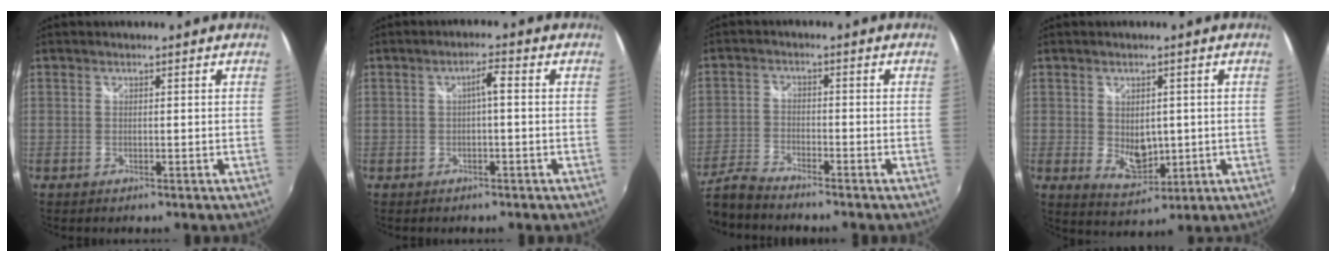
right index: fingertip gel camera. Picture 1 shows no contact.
{"total": 2.3, "force": [-0.1, -0.1, 2.3], "torque": [-0.044, 0.008, -0.001]}
{"total": 6.3, "force": [-5.7, 0.8, 2.4], "torque": [-0.065, -0.014, -0.117]}
{"total": 6.0, "force": [0.1, 4.3, 4.2], "torque": [-0.068, -0.007, 0.016]}